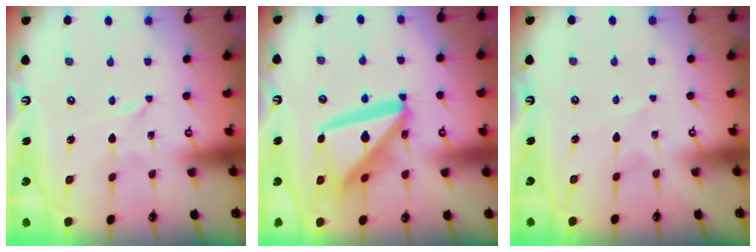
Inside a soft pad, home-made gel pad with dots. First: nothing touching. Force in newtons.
{"total": 20.0, "press": 19.8, "slide": 2.4}
{"total": 1.4, "press": 1.4, "slide": 0.2}